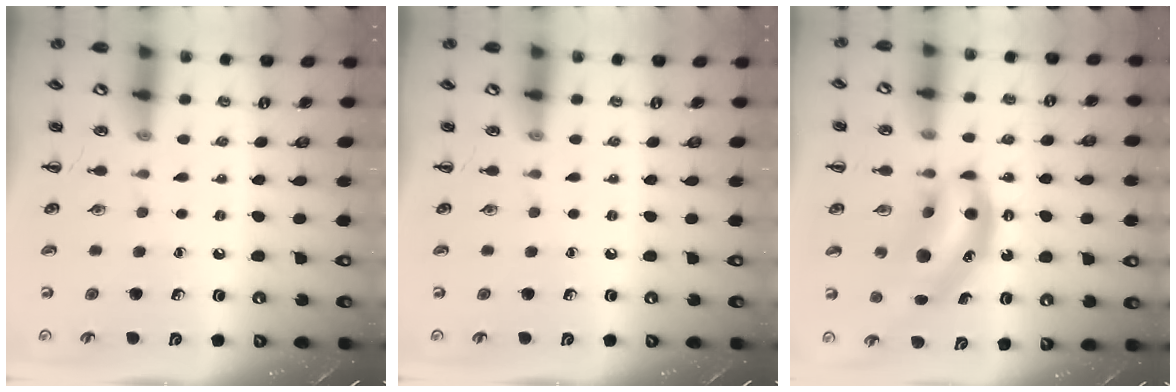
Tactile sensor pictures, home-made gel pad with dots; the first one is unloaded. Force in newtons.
{"total": 0.0}
{"total": 11.5, "press": 11.2, "slide": 2.6}